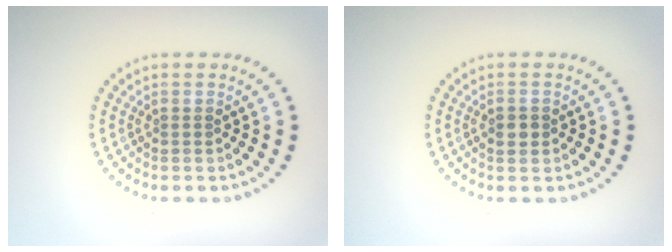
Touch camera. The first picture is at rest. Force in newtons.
{"total": 1.6, "press": 1.6, "slide": 0.1}